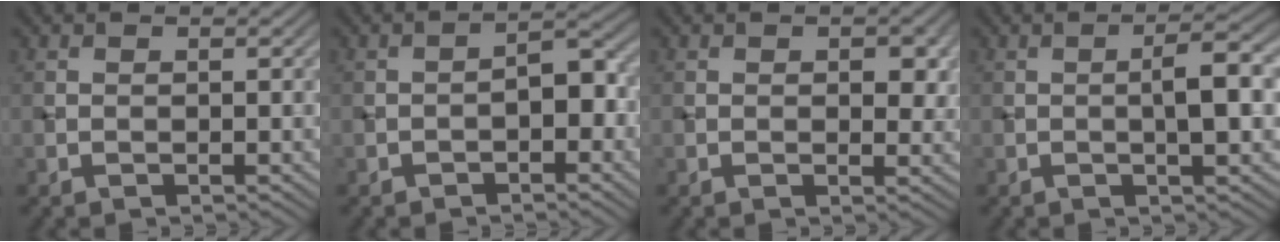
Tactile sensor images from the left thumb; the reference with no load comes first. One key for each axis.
{"total": 3.2, "fx": -1.4, "fy": 1.5, "fz": 2.5, "tx": -0.031, "ty": 0.014, "tz": -0.028}
{"total": 2.8, "fx": 0.5, "fy": 1.6, "fz": 2.3, "tx": -0.029, "ty": -0.007, "tz": 0.007}
{"total": 4.1, "fx": -0.4, "fy": 0.8, "fz": 4.0, "tx": -0.066, "ty": 0.009, "tz": -0.012}